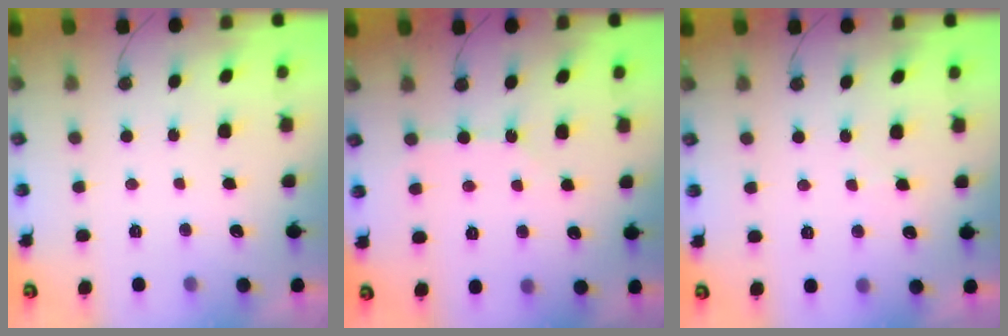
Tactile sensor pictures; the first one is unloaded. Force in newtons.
{"total": 3.3, "press": 3.3, "slide": 0.6}
{"total": 3.2, "press": 3.1, "slide": 0.5}